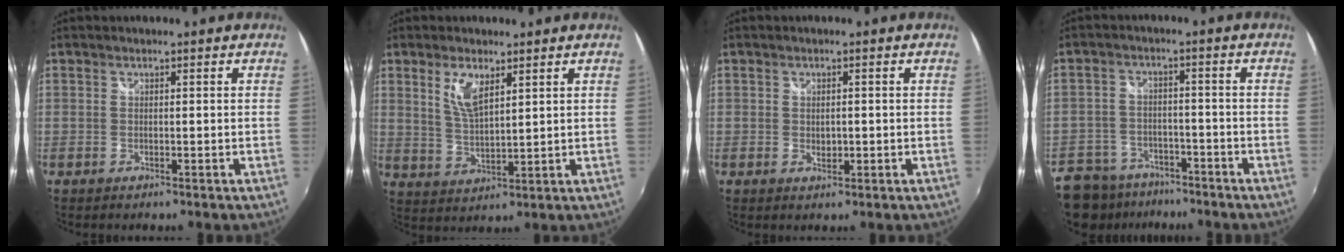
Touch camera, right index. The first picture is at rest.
{"total": 6.0, "force": [3.2, 2.2, 4.6], "torque": [-0.087, -0.004, 0.064]}
{"total": 1.7, "force": [-0.2, 1.3, 1.1], "torque": [-0.018, 0.000, -0.003]}
{"total": 11.4, "force": [-8.2, 7.2, 3.3], "torque": [-0.104, 0.001, -0.128]}